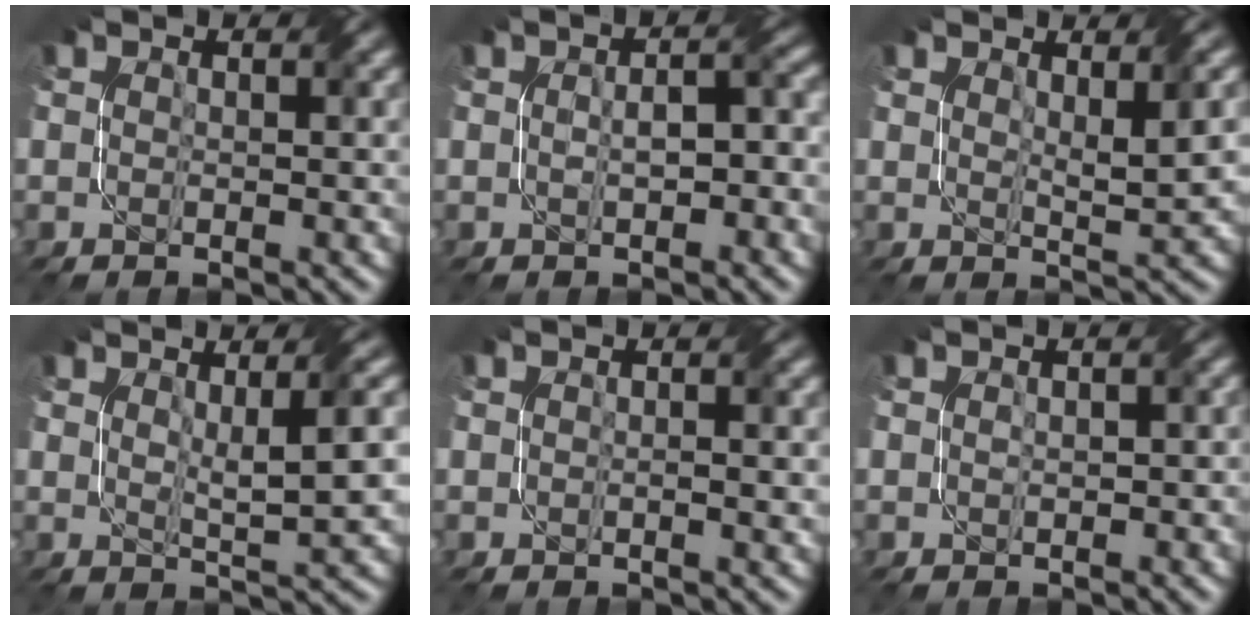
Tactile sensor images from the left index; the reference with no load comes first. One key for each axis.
{"total": 3.3, "fx": -0.3, "fy": 1.6, "fz": 2.9, "tx": -0.042, "ty": 0.007, "tz": -0.001}
{"total": 2.8, "fx": 1.3, "fy": 0.5, "fz": 2.4, "tx": -0.037, "ty": -0.003, "tz": 0.024}
{"total": 4.6, "fx": 1.4, "fy": 0.9, "fz": 4.3, "tx": -0.061, "ty": -0.001, "tz": 0.025}
{"total": 1.0, "fx": -0.1, "fy": 0.2, "fz": 1.0, "tx": -0.017, "ty": -0.002, "tz": -0.001}
{"total": 0.9, "fx": -0.2, "fy": 0.6, "fz": 0.6, "tx": -0.012, "ty": 0.000, "tz": 0.001}